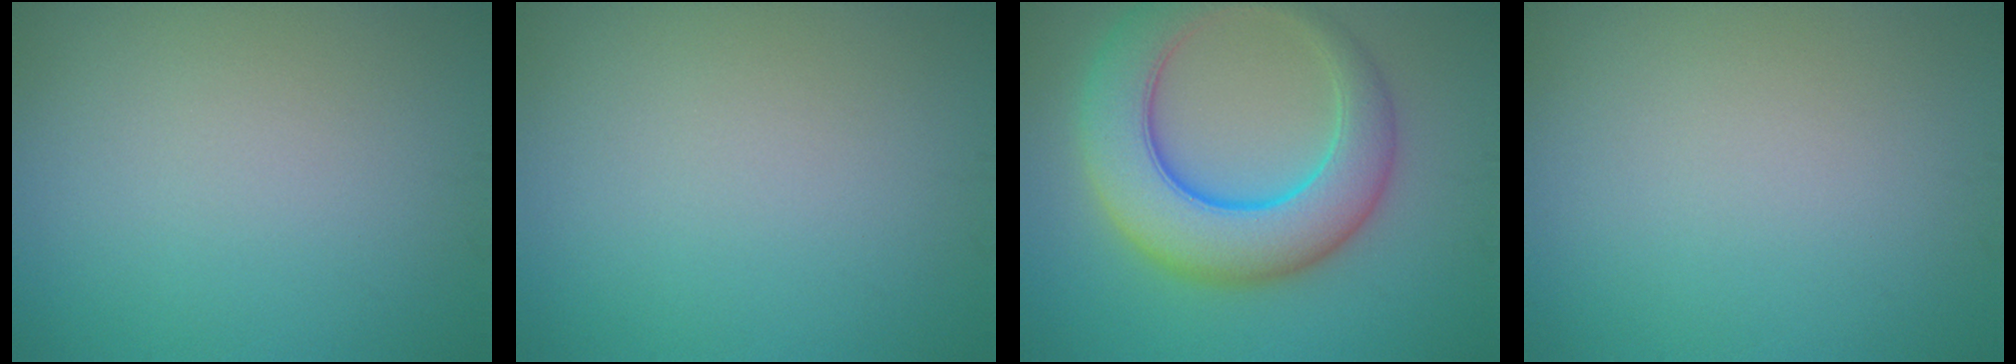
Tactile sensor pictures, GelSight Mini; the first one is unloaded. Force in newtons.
{"total": 0.0}
{"total": 9.0, "press": 9.0, "slide": 0.3}
{"total": 0.0}